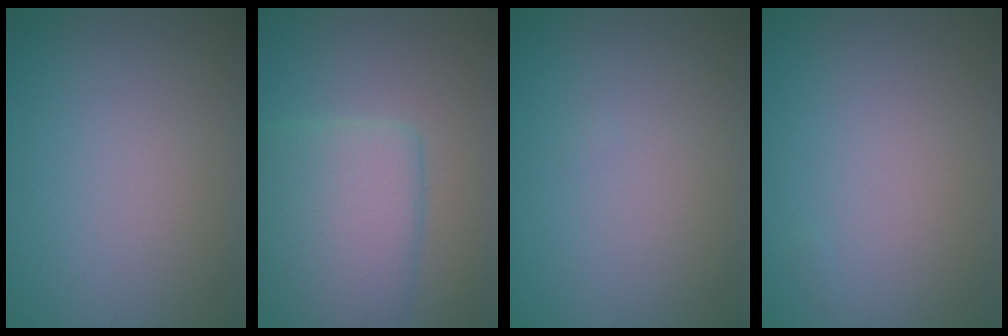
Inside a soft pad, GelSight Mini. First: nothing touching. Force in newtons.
{"total": 5.8, "press": 5.8, "slide": 0.6}
{"total": 0.0}
{"total": 0.0}